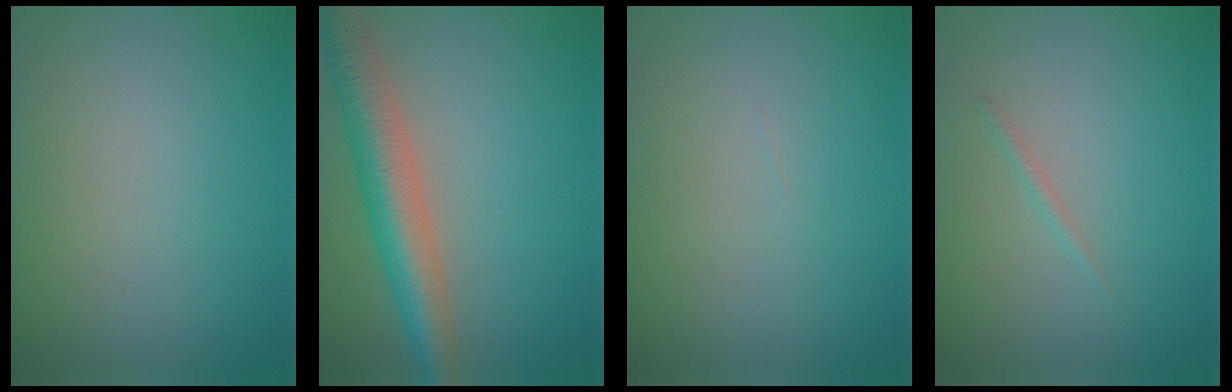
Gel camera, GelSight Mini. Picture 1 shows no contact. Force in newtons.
{"total": 6.6, "press": 6.6, "slide": 0.3}
{"total": 0.0}
{"total": 0.6, "press": 0.6, "slide": 0.1}